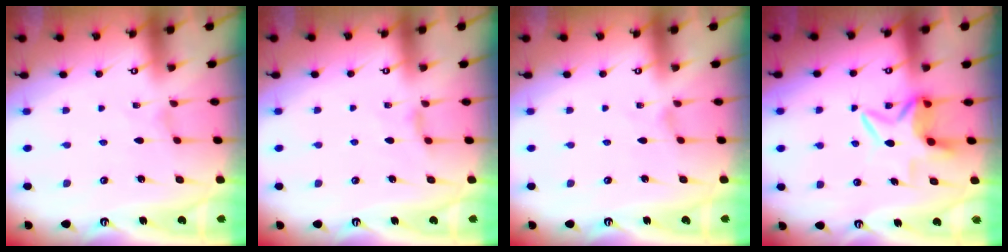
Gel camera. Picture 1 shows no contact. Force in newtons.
{"total": 3.0, "press": 2.9, "slide": 0.6}
{"total": 0.0}
{"total": 6.8, "press": 6.7, "slide": 1.6}